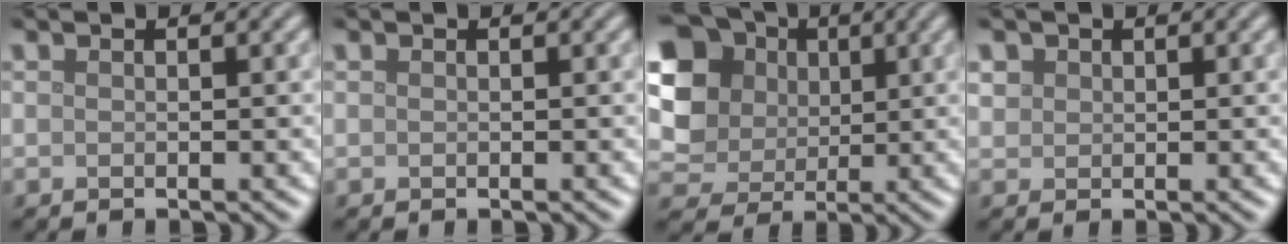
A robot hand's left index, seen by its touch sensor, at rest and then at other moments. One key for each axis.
{"total": 0.0}
{"total": 12.0, "fx": 3.6, "fy": 10.3, "fz": 4.9, "tx": -0.153, "ty": 0.025, "tz": 0.070}
{"total": 1.2, "fx": 0.5, "fy": 1.1, "fz": 0.2, "tx": -0.003, "ty": 0.000, "tz": 0.010}